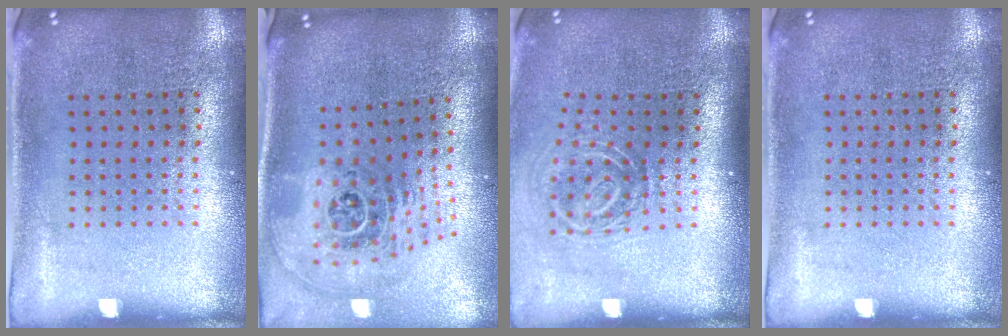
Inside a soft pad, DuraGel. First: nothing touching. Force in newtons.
{"total": 2.7, "press": 1.8, "slide": 2.0}
{"total": 2.0, "press": 1.3, "slide": 1.5}
{"total": 0.0}